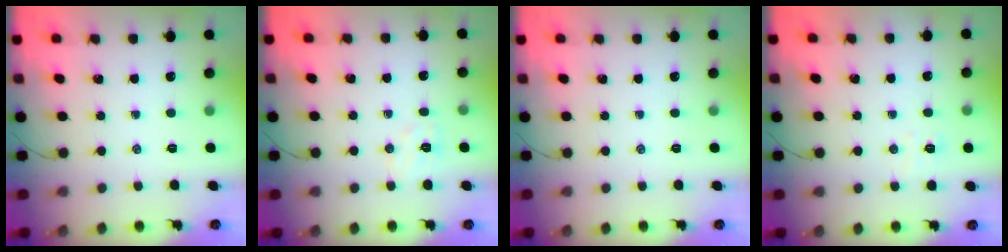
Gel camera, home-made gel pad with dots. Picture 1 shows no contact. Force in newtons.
{"total": 6.4, "press": 6.3, "slide": 1.0}
{"total": 0.0}
{"total": 3.6, "press": 3.5, "slide": 0.7}